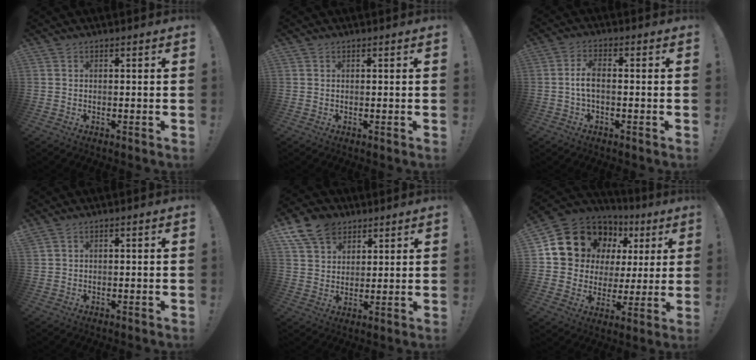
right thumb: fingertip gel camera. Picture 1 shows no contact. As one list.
[{"total": 0.0}, {"total": 5.2, "force": [-0.6, 2.1, 4.7], "torque": [-0.101, 0.005, -0.011]}, {"total": 1.2, "force": [0.9, 0.4, 0.6], "torque": [-0.016, 0.001, 0.019]}, {"total": 11.8, "force": [7.1, 8.2, 4.5], "torque": [-0.080, -0.037, 0.142]}, {"total": 14.8, "force": [9.8, 9.9, 5.0], "torque": [-0.079, -0.073, 0.199]}]